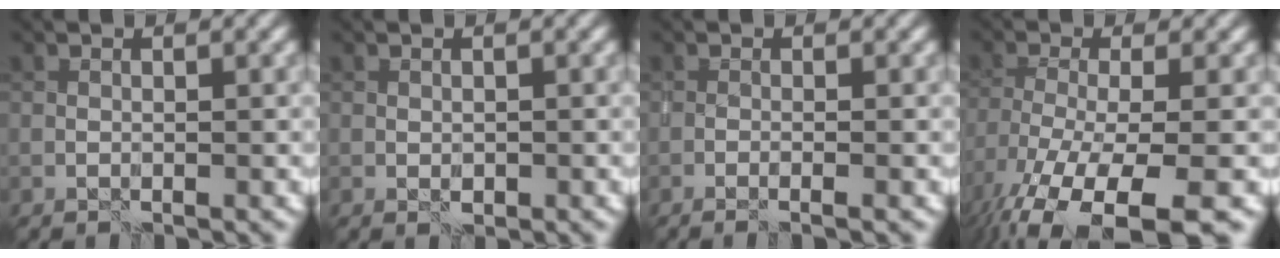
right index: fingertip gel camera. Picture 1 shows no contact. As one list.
[{"total": 0.6, "force": [-0.1, 0.5, 0.3], "torque": [-0.003, -0.001, 0.001]}, {"total": 1.7, "force": [-0.8, 0.5, 1.4], "torque": [-0.017, 0.002, -0.020]}, {"total": 13.2, "force": [-9.2, 4.6, 8.2], "torque": [-0.178, -0.057, -0.121]}]